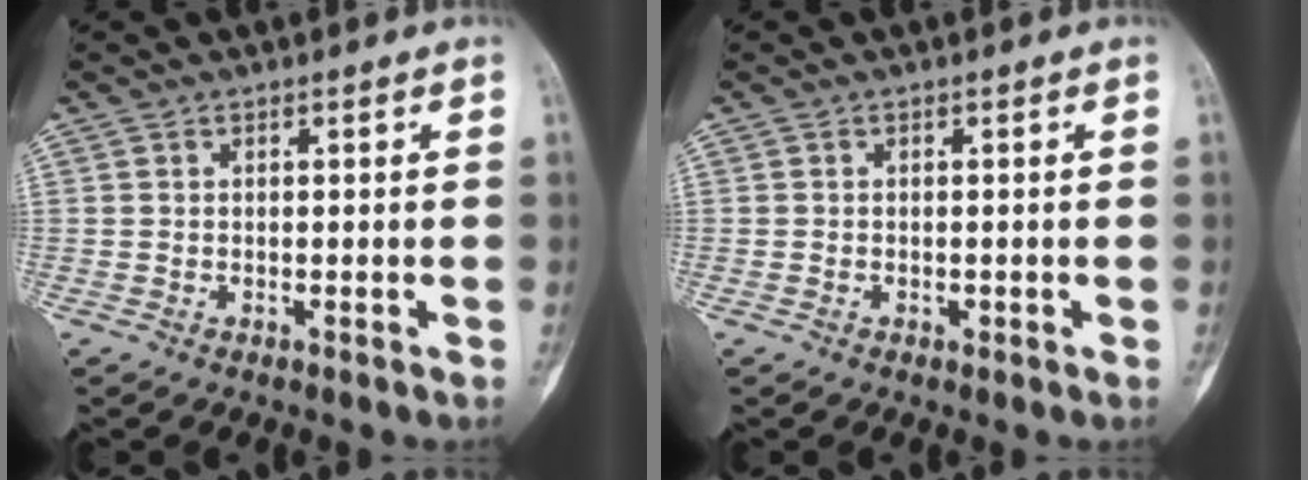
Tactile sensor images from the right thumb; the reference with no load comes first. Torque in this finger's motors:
{"motor_torque": [-0.08, -0.31, 0.32, -0.07, 0.12]}